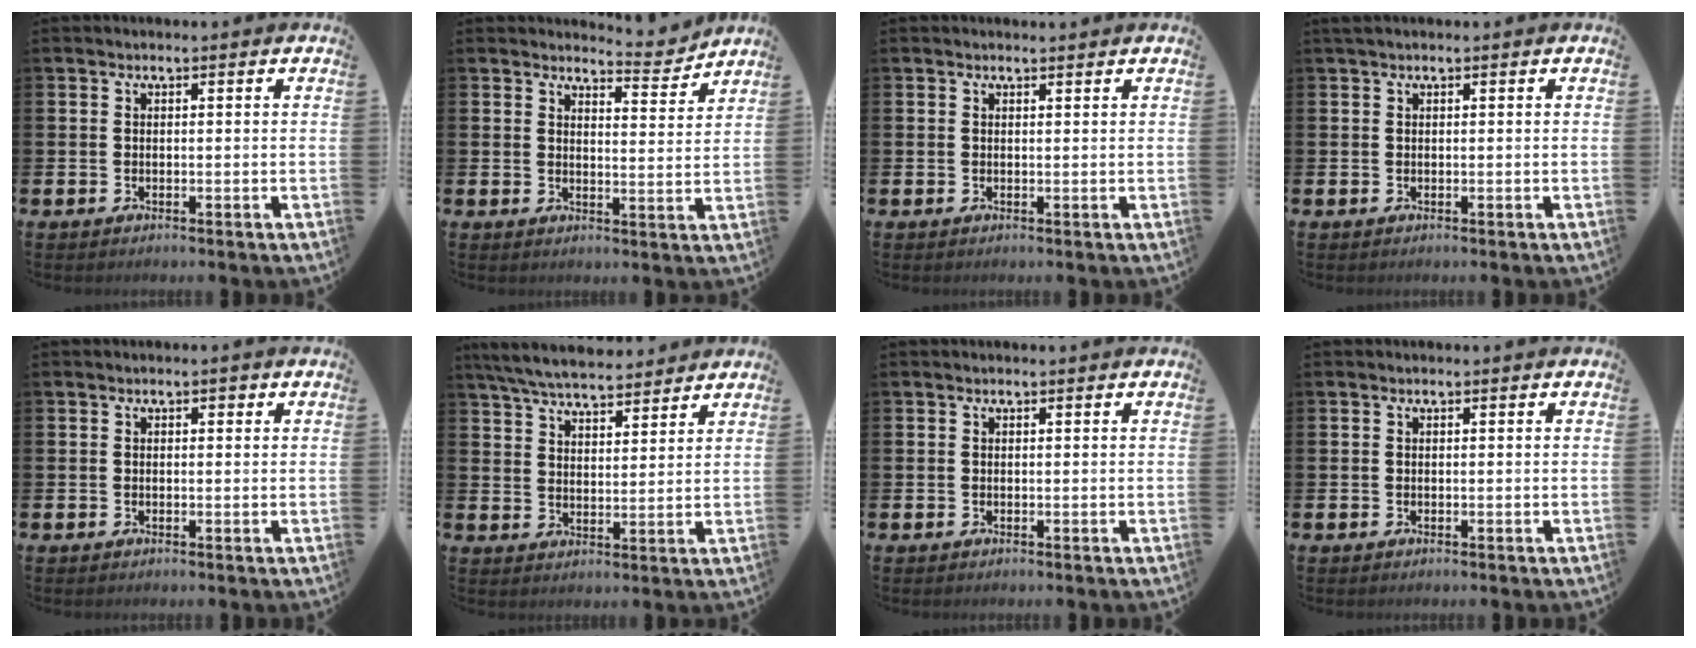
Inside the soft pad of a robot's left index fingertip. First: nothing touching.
{"total": 4.2, "force": [4.1, 0.7, 0.4], "torque": [0.000, -0.033, 0.069]}
{"total": 0.6, "force": [0.5, 0.0, 0.1], "torque": [0.006, -0.003, 0.009]}
{"total": 0.5, "force": [0.3, 0.0, 0.4], "torque": [-0.015, 0.005, 0.008]}
{"total": 0.8, "force": [0.2, 0.5, 0.6], "torque": [-0.010, 0.009, 0.001]}
{"total": 6.6, "force": [6.3, 1.0, 1.6], "torque": [-0.057, -0.025, 0.117]}
{"total": 0.0}
{"total": 0.0}